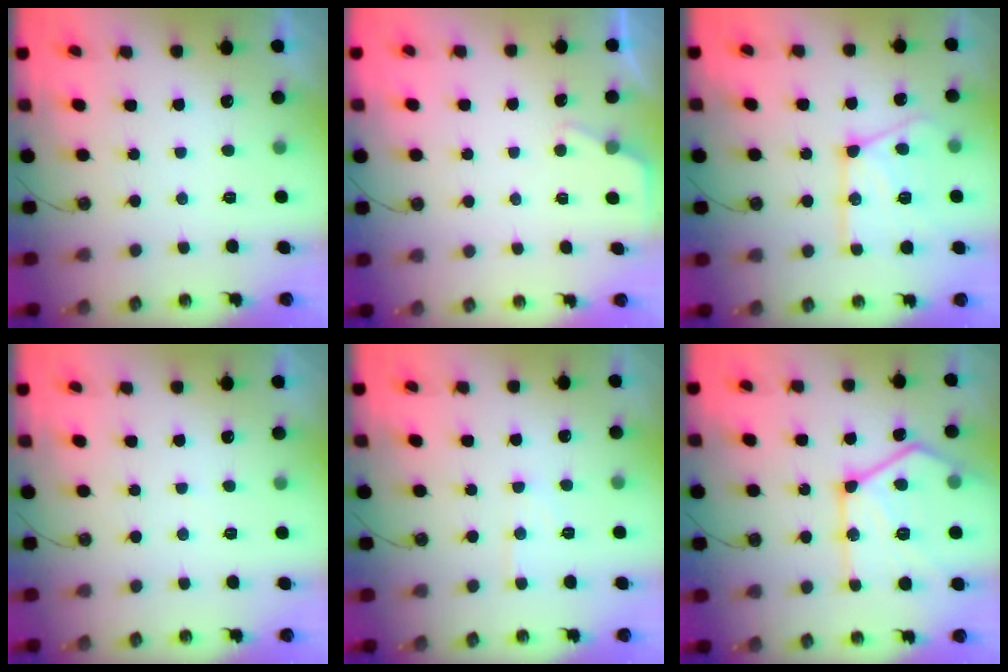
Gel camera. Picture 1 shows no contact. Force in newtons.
{"total": 2.3, "press": 2.3, "slide": 0.3}
{"total": 15.7, "press": 15.7, "slide": 1.3}
{"total": 2.7, "press": 2.6, "slide": 0.4}
{"total": 6.7, "press": 6.7, "slide": 0.7}
{"total": 23.4, "press": 23.2, "slide": 2.5}